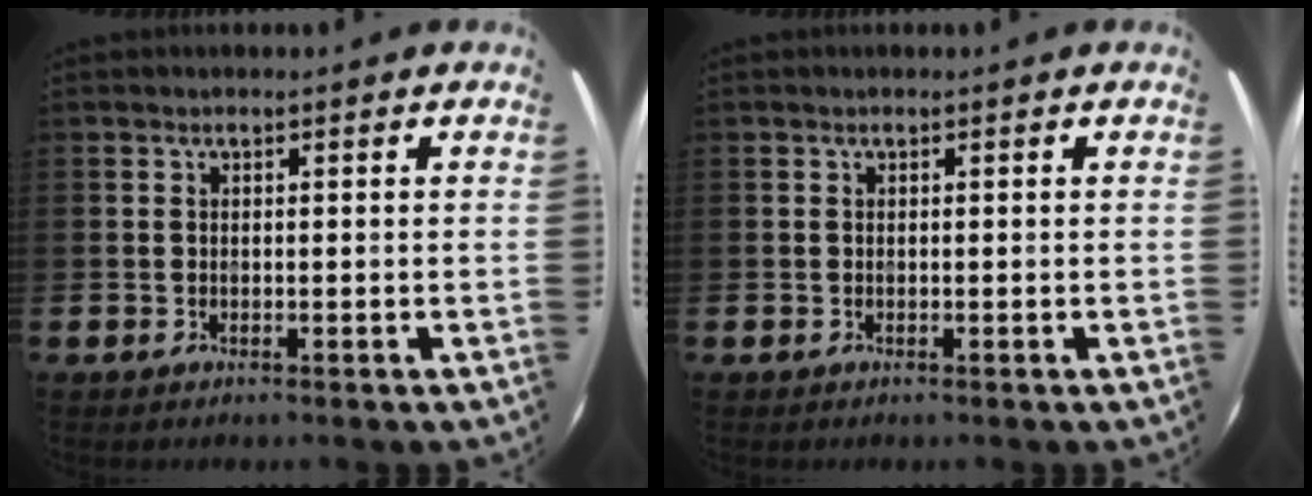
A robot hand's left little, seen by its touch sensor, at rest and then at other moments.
{"total": 0.0}